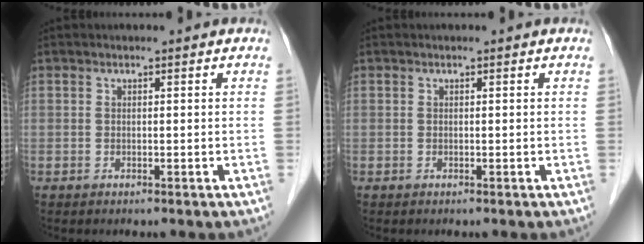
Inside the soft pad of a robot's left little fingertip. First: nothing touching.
{"total": 0.0}